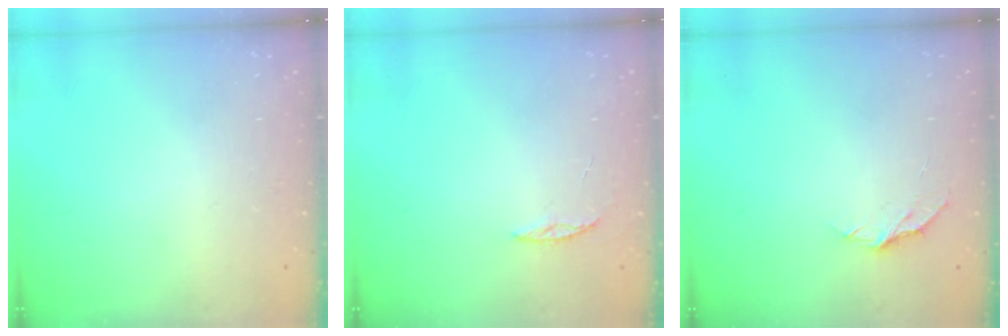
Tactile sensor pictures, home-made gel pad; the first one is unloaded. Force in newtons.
{"total": 2.4, "press": 2.4, "slide": 0.2}
{"total": 5.1, "press": 5.1, "slide": 0.2}